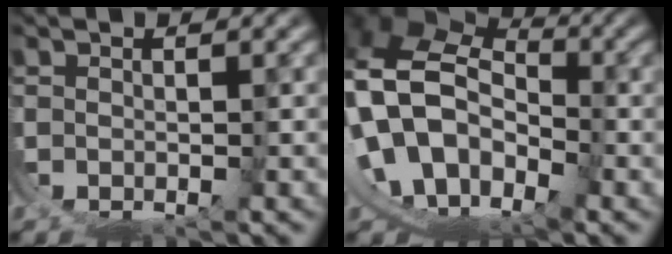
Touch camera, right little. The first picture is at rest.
{"total": 15.9, "force": [0.0, 14.4, 6.7], "torque": [-0.212, -0.041, -0.013]}